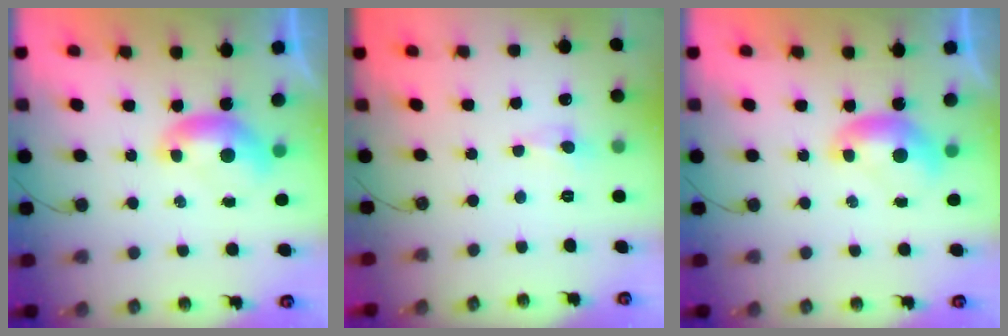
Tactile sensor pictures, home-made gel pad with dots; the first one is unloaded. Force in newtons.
{"total": 0.7, "press": 0.7, "slide": 0.3}
{"total": 0.0}